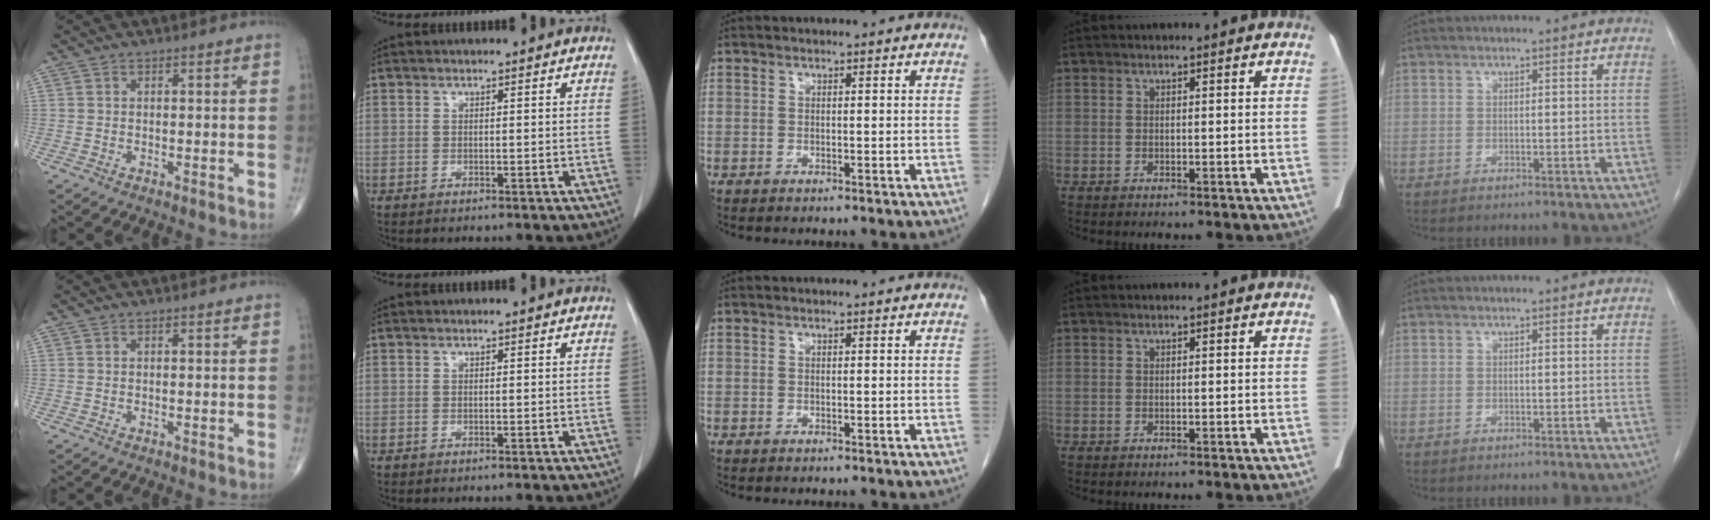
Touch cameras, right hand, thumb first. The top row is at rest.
{}